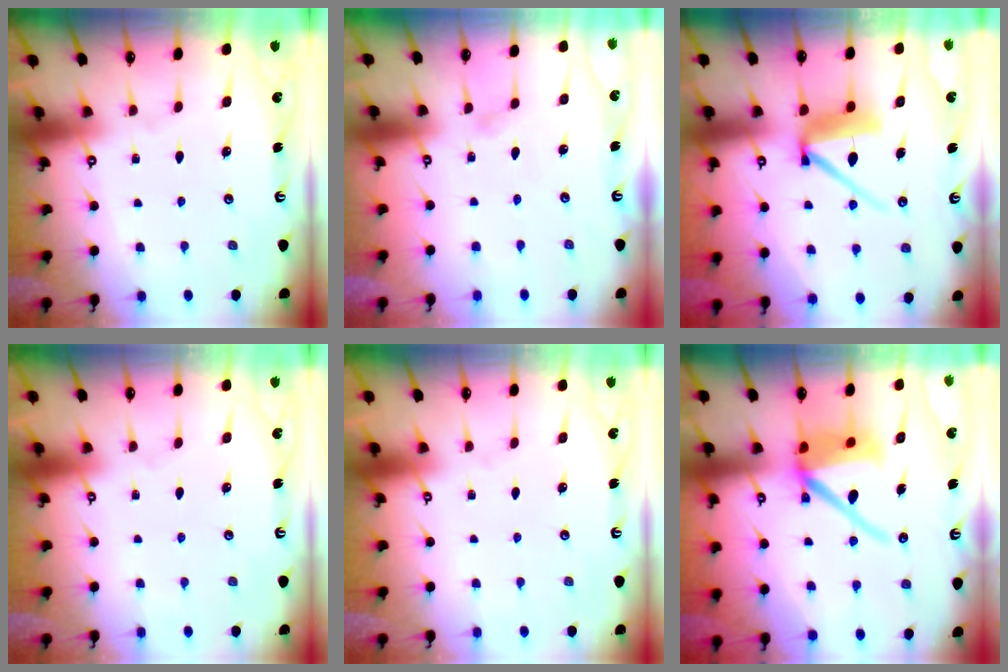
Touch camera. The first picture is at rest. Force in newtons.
{"total": 2.0, "press": 2.0, "slide": 0.3}
{"total": 9.9, "press": 9.8, "slide": 1.0}
{"total": 0.0}
{"total": 0.0}
{"total": 11.3, "press": 11.2, "slide": 1.5}